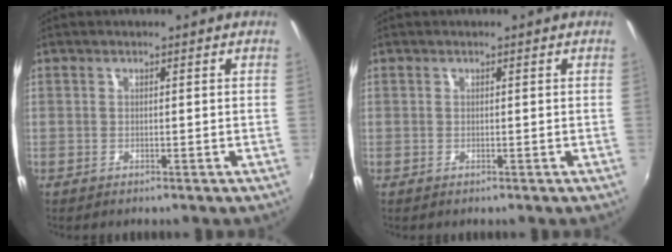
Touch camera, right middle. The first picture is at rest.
{"total": 0.0}